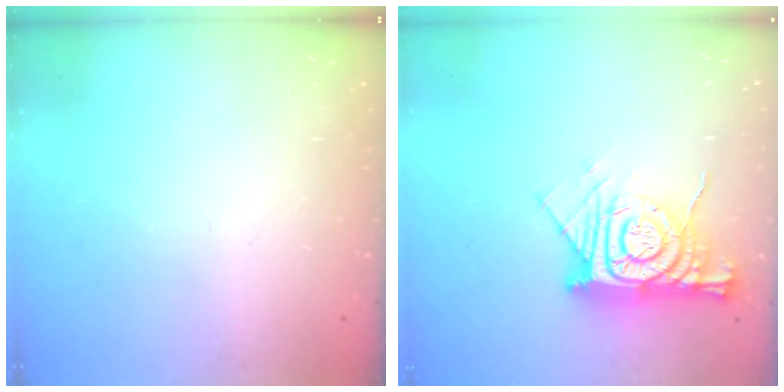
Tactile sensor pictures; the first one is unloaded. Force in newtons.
{"total": 13.6, "press": 13.5, "slide": 1.3}